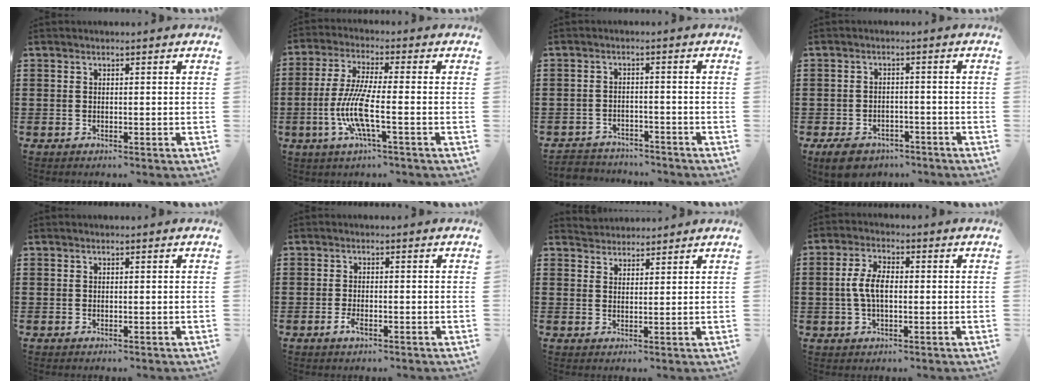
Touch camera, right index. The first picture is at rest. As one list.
[{"total": 9.0, "force": [-2.6, 1.6, 8.5], "torque": [-0.189, -0.018, -0.058]}, {"total": 2.8, "force": [-2.8, 0.5, -0.3], "torque": [-0.005, -0.001, -0.061]}, {"total": 4.1, "force": [-3.6, 1.5, 1.0], "torque": [-0.025, 0.008, -0.073]}, {"total": 0.0}, {"total": 2.3, "force": [-1.1, 0.7, 1.8], "torque": [-0.042, -0.005, -0.022]}, {"total": 2.3, "force": [2.2, 0.5, -0.7], "torque": [0.007, 0.004, 0.044]}, {"total": 5.5, "force": [-0.2, 2.7, 4.8], "torque": [-0.119, -0.003, -0.014]}]